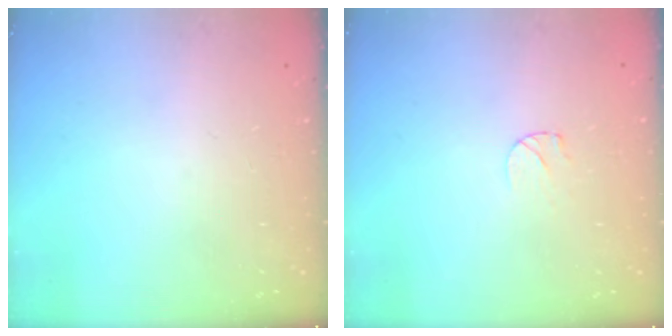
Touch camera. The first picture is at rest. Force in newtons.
{"total": 4.3, "press": 4.3, "slide": 0.4}